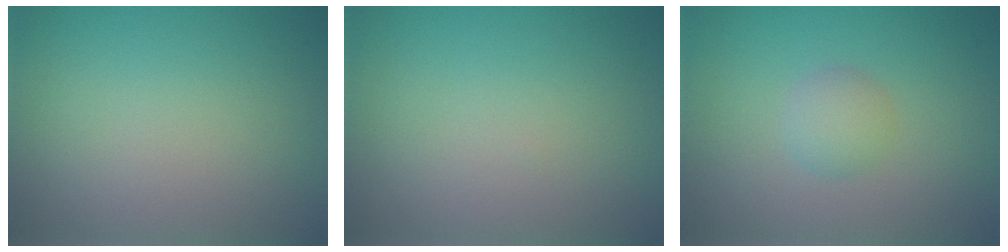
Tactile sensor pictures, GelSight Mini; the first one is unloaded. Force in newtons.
{"total": 0.0}
{"total": 1.8, "press": 1.8, "slide": 0.1}